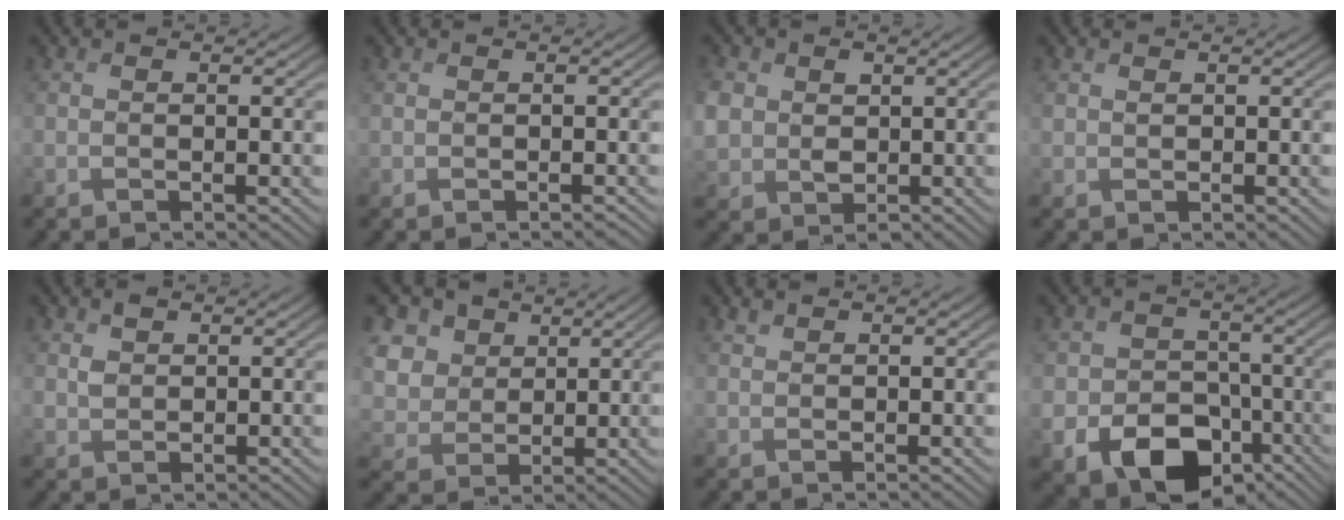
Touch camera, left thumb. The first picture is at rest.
{"total": 0.0}
{"total": 5.8, "force": [1.2, 4.8, 3.0], "torque": [-0.106, -0.004, 0.026]}
{"total": 0.9, "force": [0.6, 0.6, 0.4], "torque": [-0.012, -0.001, 0.016]}
{"total": 2.0, "force": [1.1, 1.4, 1.1], "torque": [-0.023, 0.001, 0.022]}
{"total": 8.9, "force": [4.0, 6.9, 3.8], "torque": [-0.153, 0.011, 0.090]}
{"total": 1.0, "force": [0.9, 0.4, 0.3], "torque": [-0.009, 0.001, 0.019]}
{"total": 11.9, "force": [-5.3, 8.6, 6.4], "torque": [-0.109, -0.040, -0.087]}